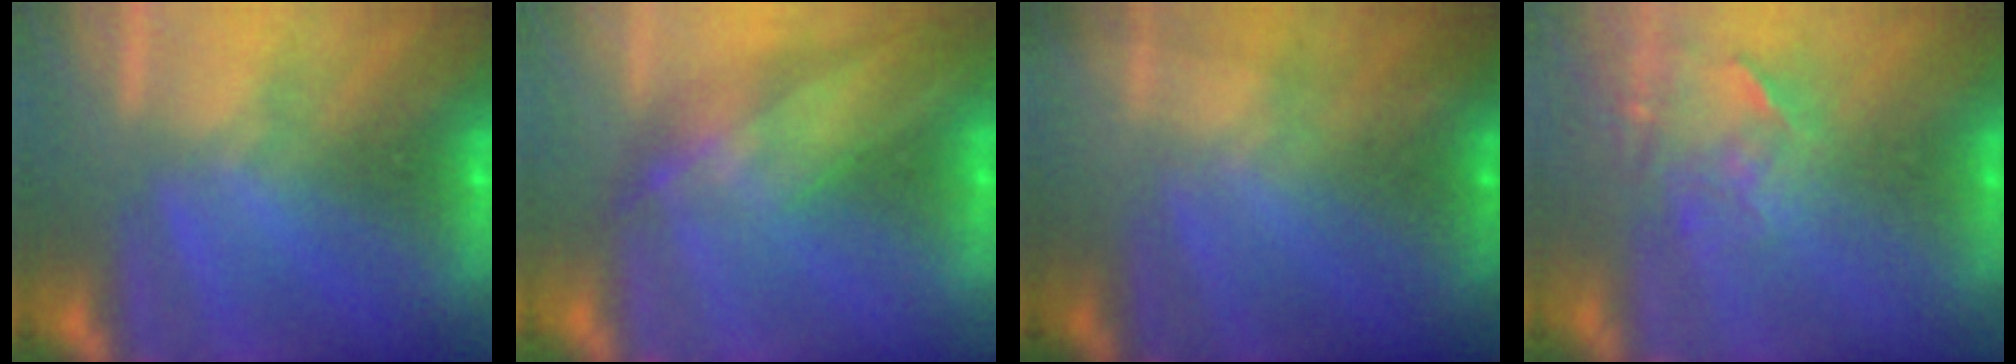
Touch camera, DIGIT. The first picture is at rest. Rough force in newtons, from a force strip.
{"total": 4.3}
{"total": 1.6}
{"total": 3.7}